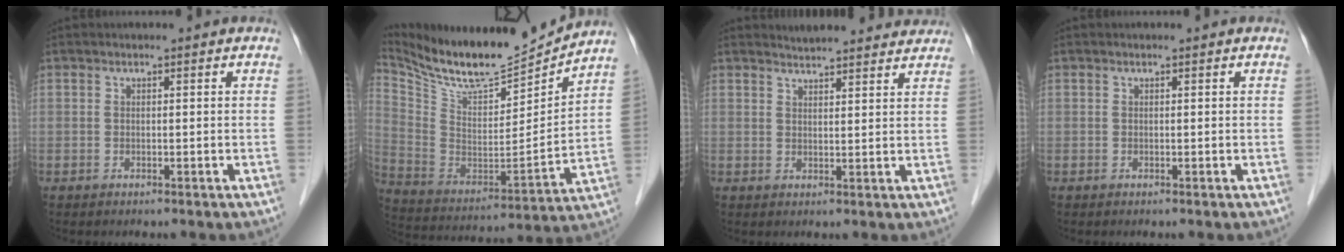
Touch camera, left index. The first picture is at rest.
{"total": 17.3, "force": [16.3, 1.6, 5.3], "torque": [-0.121, -0.027, 0.286]}
{"total": 10.3, "force": [9.8, 1.6, 2.7], "torque": [-0.031, 0.009, 0.115]}
{"total": 0.0}